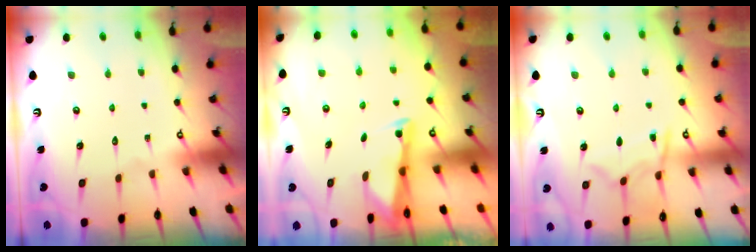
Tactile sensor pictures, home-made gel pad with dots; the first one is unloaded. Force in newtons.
{"total": 2.5, "press": 2.5, "slide": 0.2}
{"total": 9.0, "press": 9.0, "slide": 0.9}